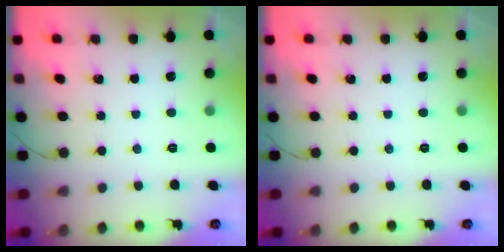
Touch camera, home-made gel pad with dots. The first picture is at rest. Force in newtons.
{"total": 0.0}